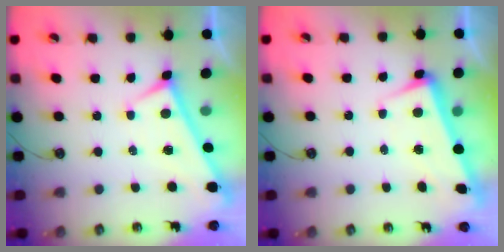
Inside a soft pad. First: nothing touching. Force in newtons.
{"total": 1.9, "press": 1.6, "slide": 1.1}